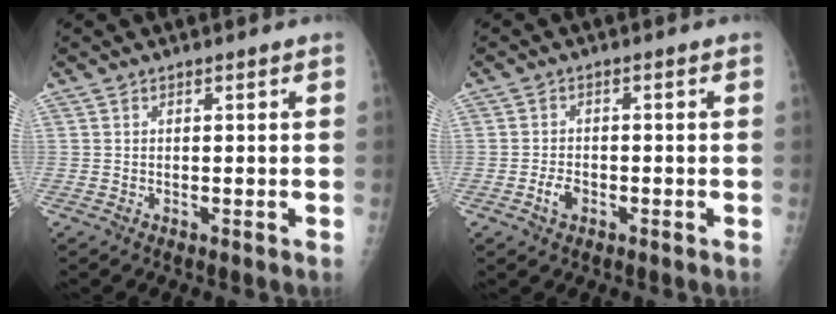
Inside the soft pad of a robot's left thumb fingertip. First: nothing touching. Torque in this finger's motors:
{"motor_torque": [-0.52, 0.49, 0.21, 0.13, 0.03]}